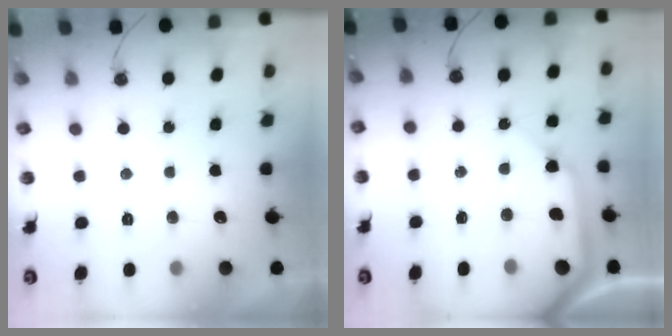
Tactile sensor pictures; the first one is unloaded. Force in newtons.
{"total": 11.2, "press": 11.1, "slide": 1.4}